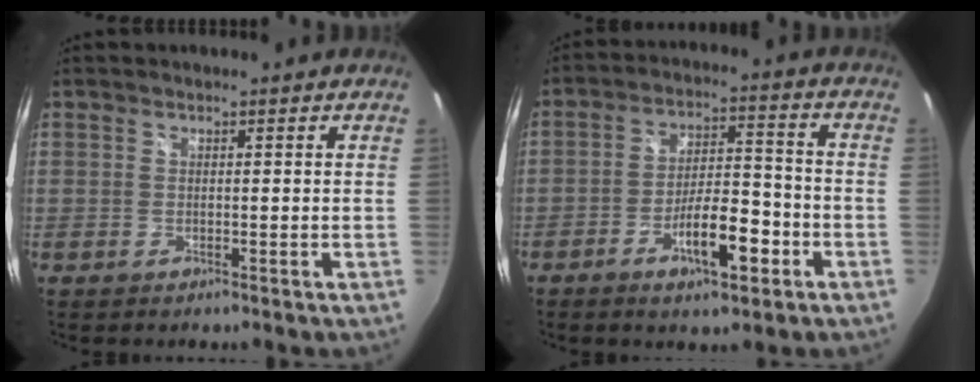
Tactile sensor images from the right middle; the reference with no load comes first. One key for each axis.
{"total": 9.8, "fx": -4.9, "fy": 3.1, "fz": 7.9, "tx": -0.142, "ty": 0.011, "tz": -0.073}